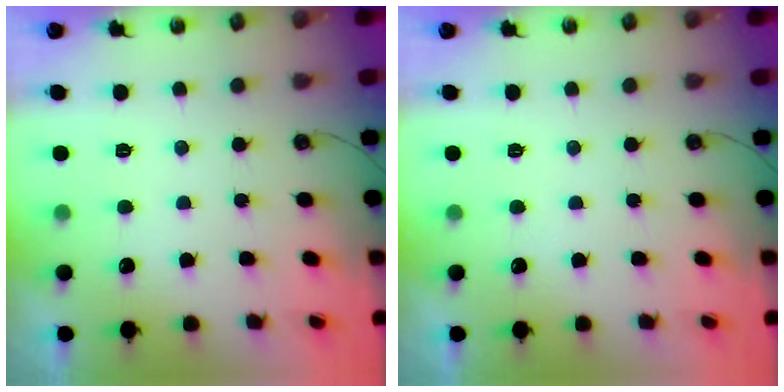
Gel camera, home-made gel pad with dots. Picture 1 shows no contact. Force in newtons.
{"total": 0.0}